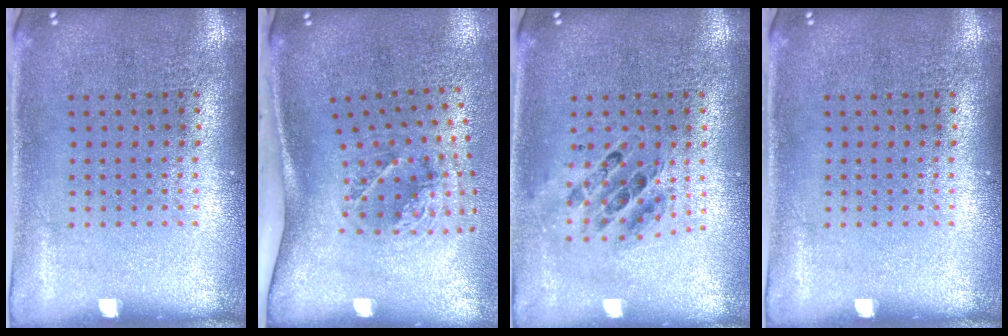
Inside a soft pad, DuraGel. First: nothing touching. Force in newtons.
{"total": 1.9, "press": 1.2, "slide": 1.4}
{"total": 0.6, "press": 0.6, "slide": 0.1}
{"total": 0.0}